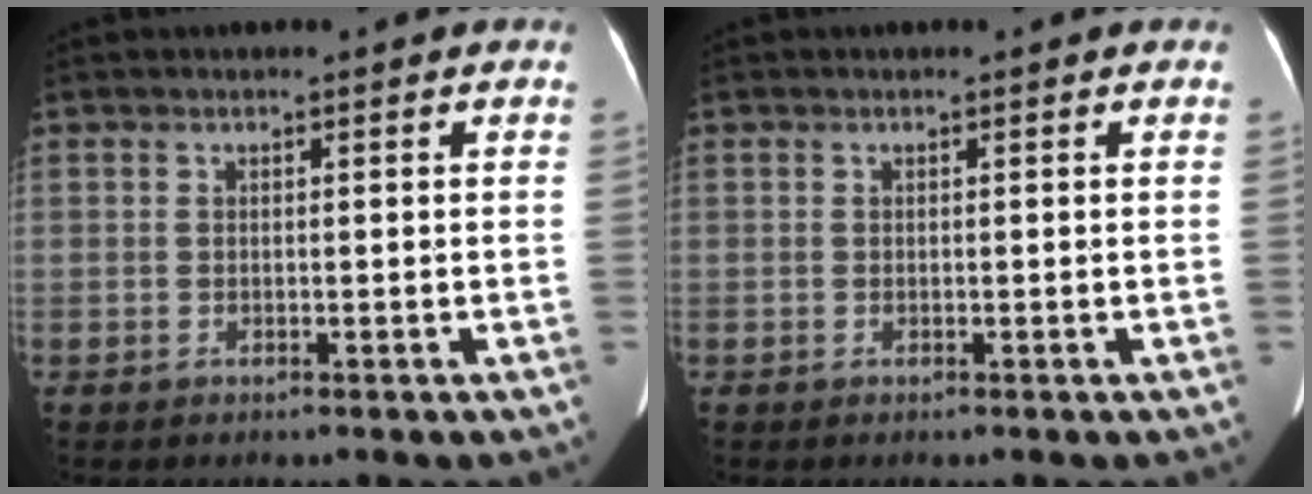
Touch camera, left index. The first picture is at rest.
{"total": 0.0}